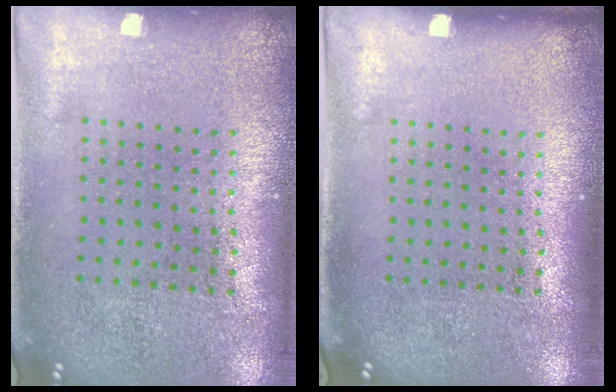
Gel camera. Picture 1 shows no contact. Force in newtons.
{"total": 0.0}